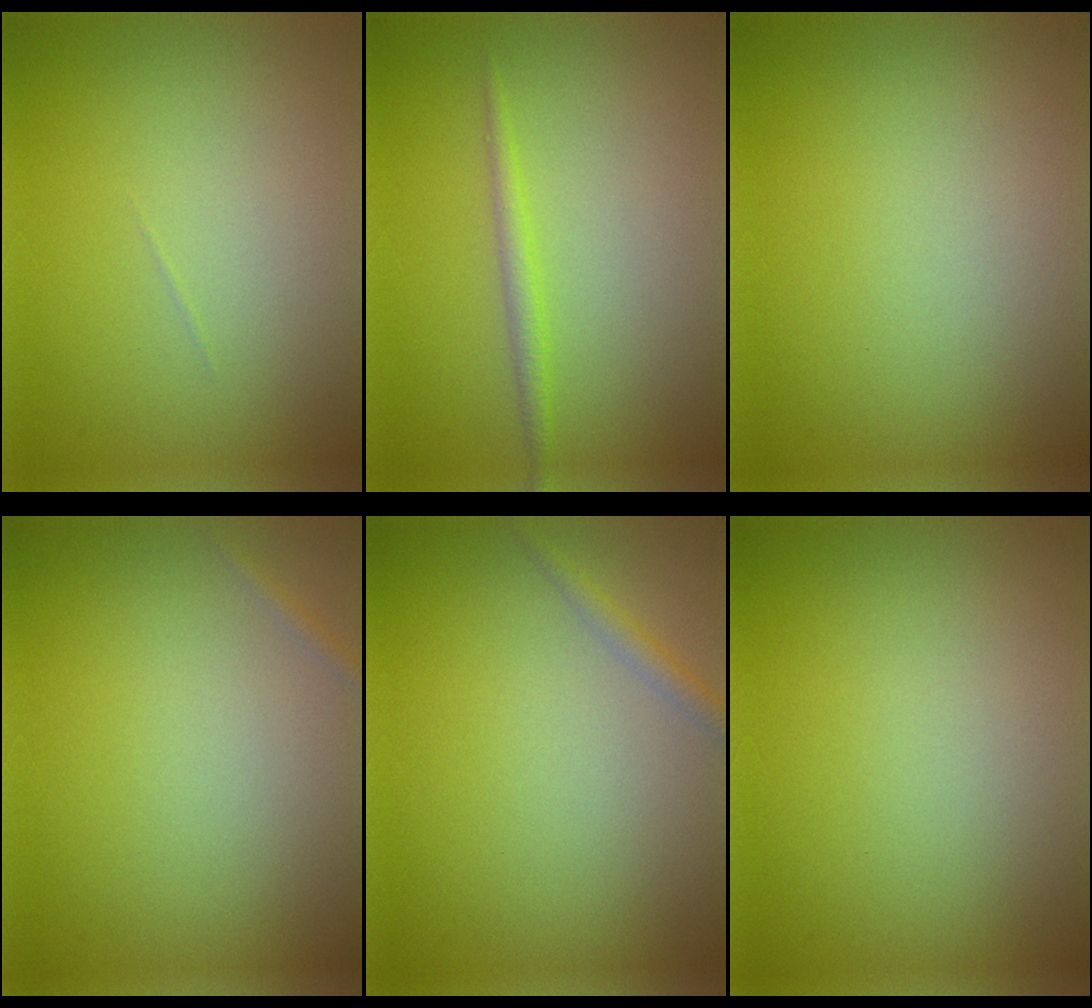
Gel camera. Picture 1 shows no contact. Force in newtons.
{"total": 1.3, "press": 1.3, "slide": 0.1}
{"total": 0.0}
{"total": 0.5, "press": 0.5, "slide": 0.0}
{"total": 1.2, "press": 1.2, "slide": 0.1}
{"total": 0.0}